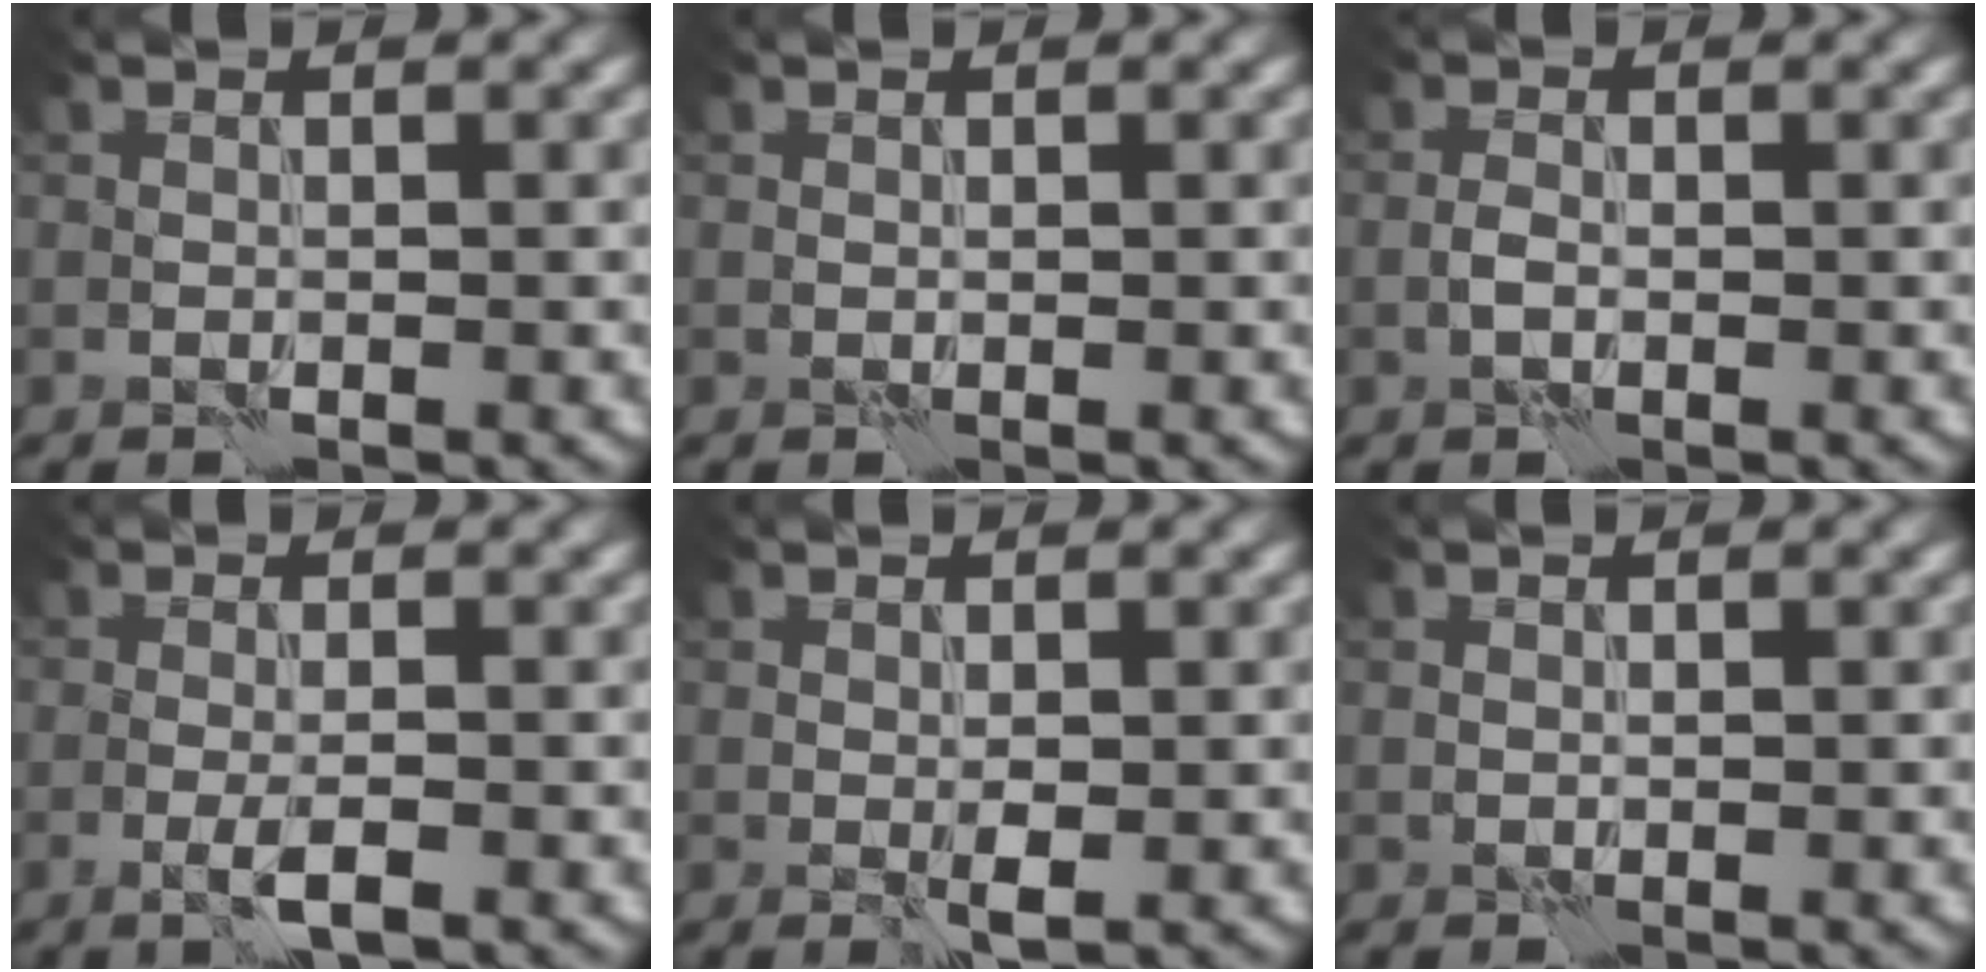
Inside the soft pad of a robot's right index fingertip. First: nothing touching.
{"total": 0.0}
{"total": 1.1, "force": [-0.5, 0.4, 0.9], "torque": [-0.020, 0.006, -0.014]}
{"total": 1.9, "force": [-0.7, 0.2, 1.8], "torque": [-0.033, 0.000, -0.017]}
{"total": 1.3, "force": [-0.1, 0.5, 1.2], "torque": [-0.022, -0.003, -0.003]}
{"total": 0.0}